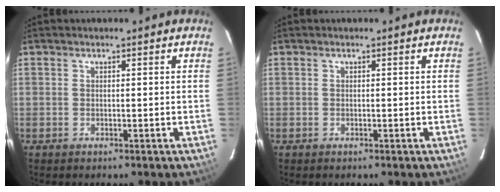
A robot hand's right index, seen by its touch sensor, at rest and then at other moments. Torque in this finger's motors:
{"motor_torque": [0.00, 0.00, -0.03, 0.01]}